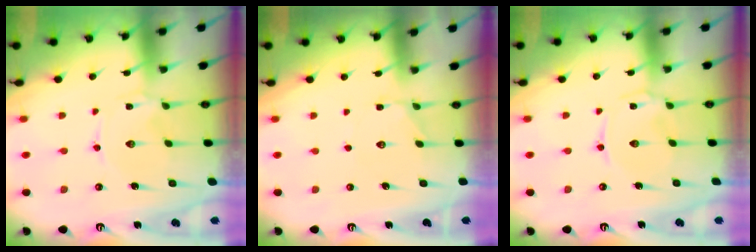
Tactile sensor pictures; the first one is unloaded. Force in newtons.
{"total": 2.3, "press": 2.2, "slide": 0.6}
{"total": 1.0, "press": 0.9, "slide": 0.4}